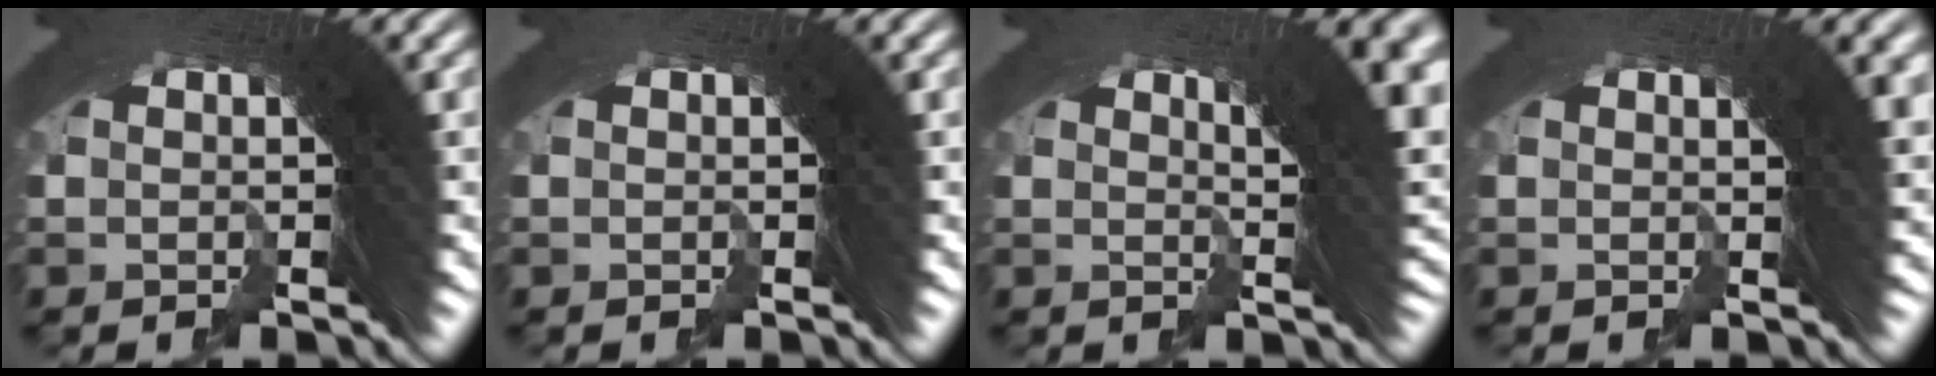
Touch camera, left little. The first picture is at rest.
{"total": 0.0}
{"total": 6.1, "force": [2.5, 0.7, 5.5], "torque": [-0.041, 0.014, 0.035]}
{"total": 2.4, "force": [1.0, 0.0, 2.2], "torque": [-0.023, 0.007, 0.012]}